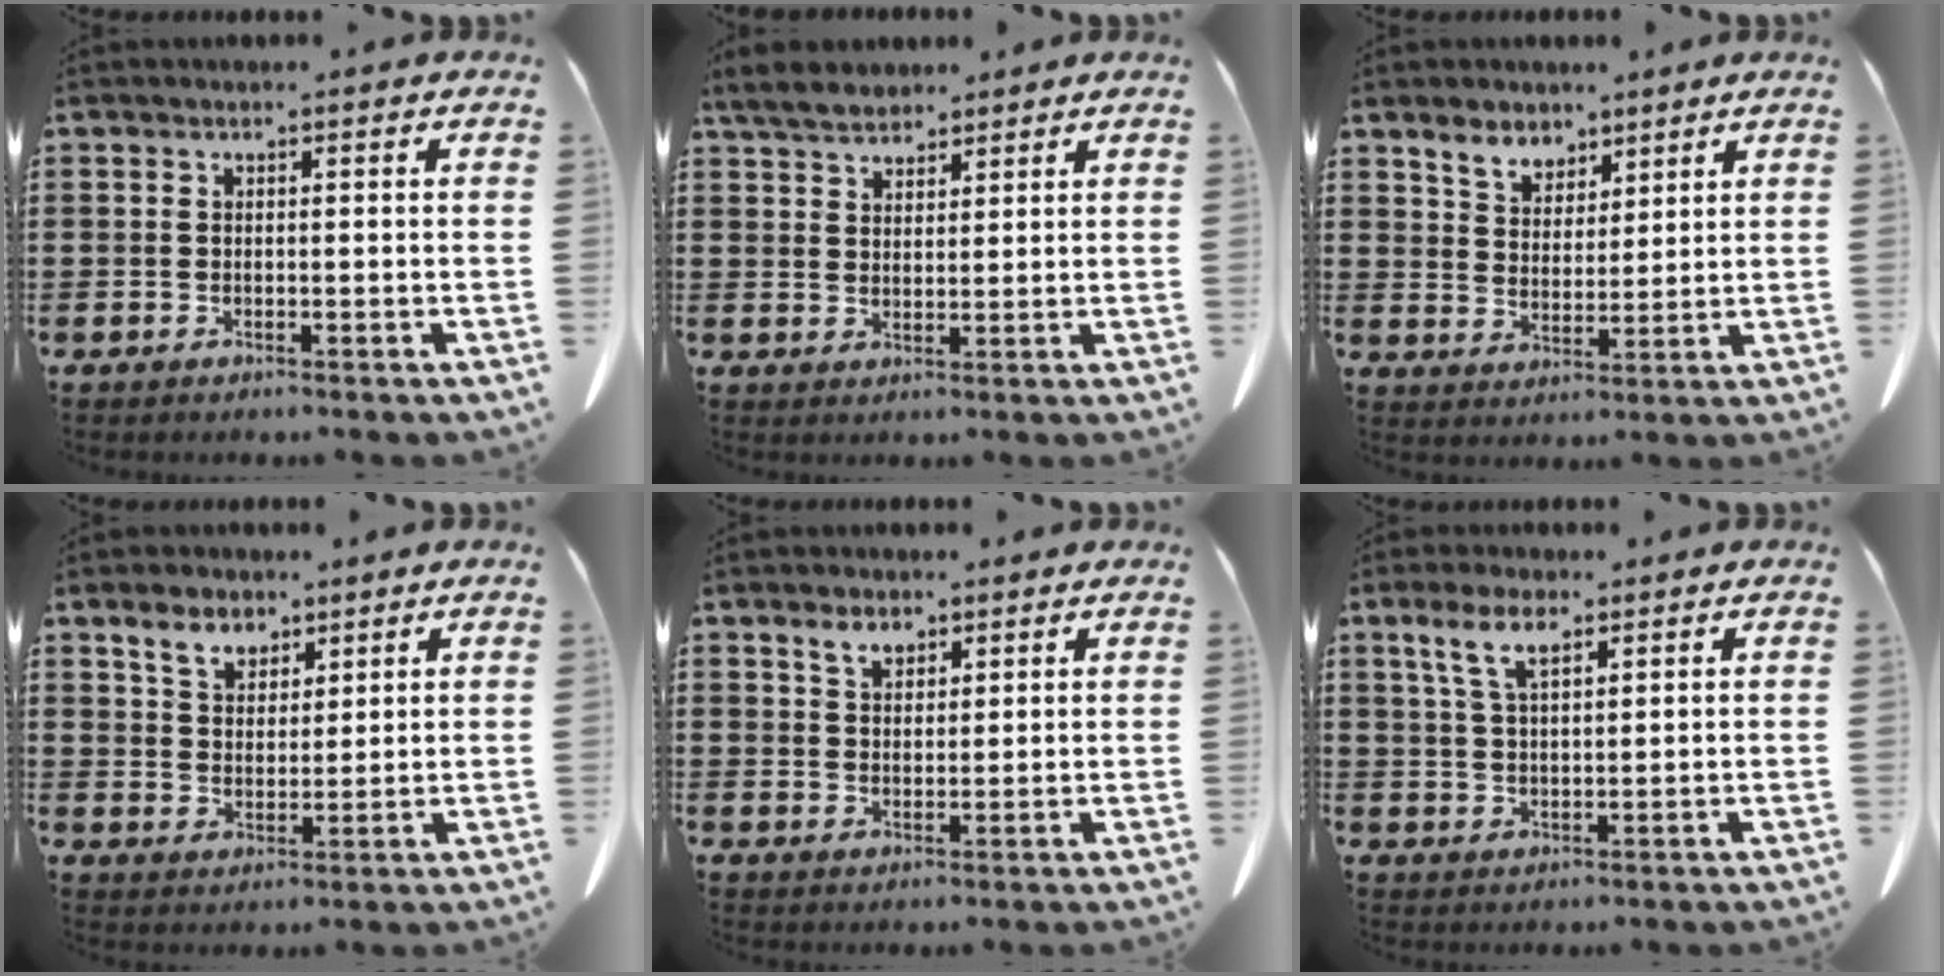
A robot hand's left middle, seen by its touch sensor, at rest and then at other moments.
{"total": 4.2, "force": [3.7, 1.7, 1.3], "torque": [-0.038, 0.000, 0.069]}
{"total": 4.9, "force": [4.0, 2.6, 0.8], "torque": [-0.033, -0.001, 0.077]}
{"total": 5.2, "force": [3.9, 3.0, 1.8], "torque": [-0.051, 0.007, 0.073]}
{"total": 3.5, "force": [2.5, 1.9, 1.5], "torque": [-0.028, 0.003, 0.045]}
{"total": 5.7, "force": [3.4, 2.0, 4.1], "torque": [-0.091, 0.007, 0.060]}